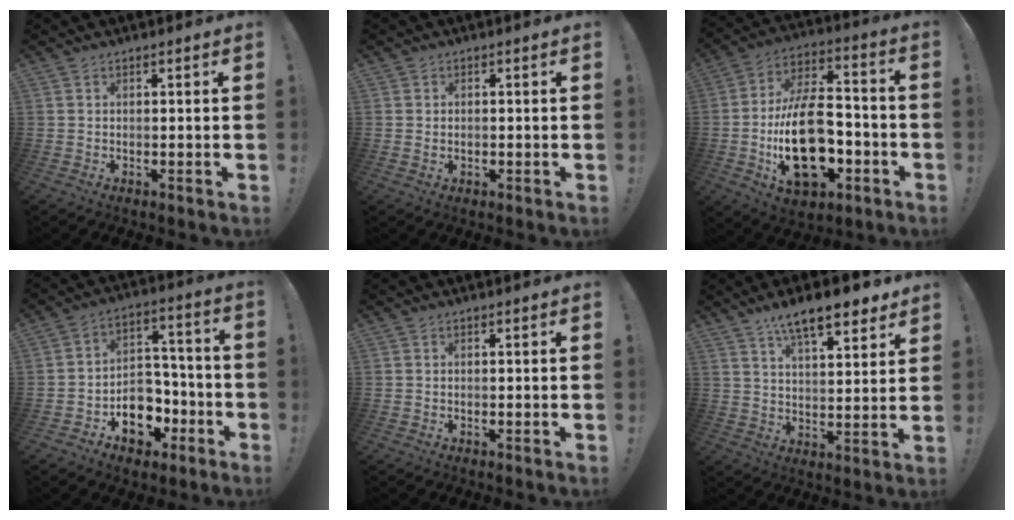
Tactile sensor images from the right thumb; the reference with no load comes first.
{"total": 1.1, "force": [0.3, 1.0, 0.1], "torque": [0.004, -0.002, 0.004]}
{"total": 24.6, "force": [-6.2, 14.4, 18.9], "torque": [-0.338, 0.038, -0.093]}
{"total": 12.5, "force": [-5.8, 9.9, 4.8], "torque": [-0.045, 0.048, -0.086]}
{"total": 0.0}
{"total": 12.4, "force": [8.6, 3.7, 8.3], "torque": [-0.126, -0.050, 0.144]}